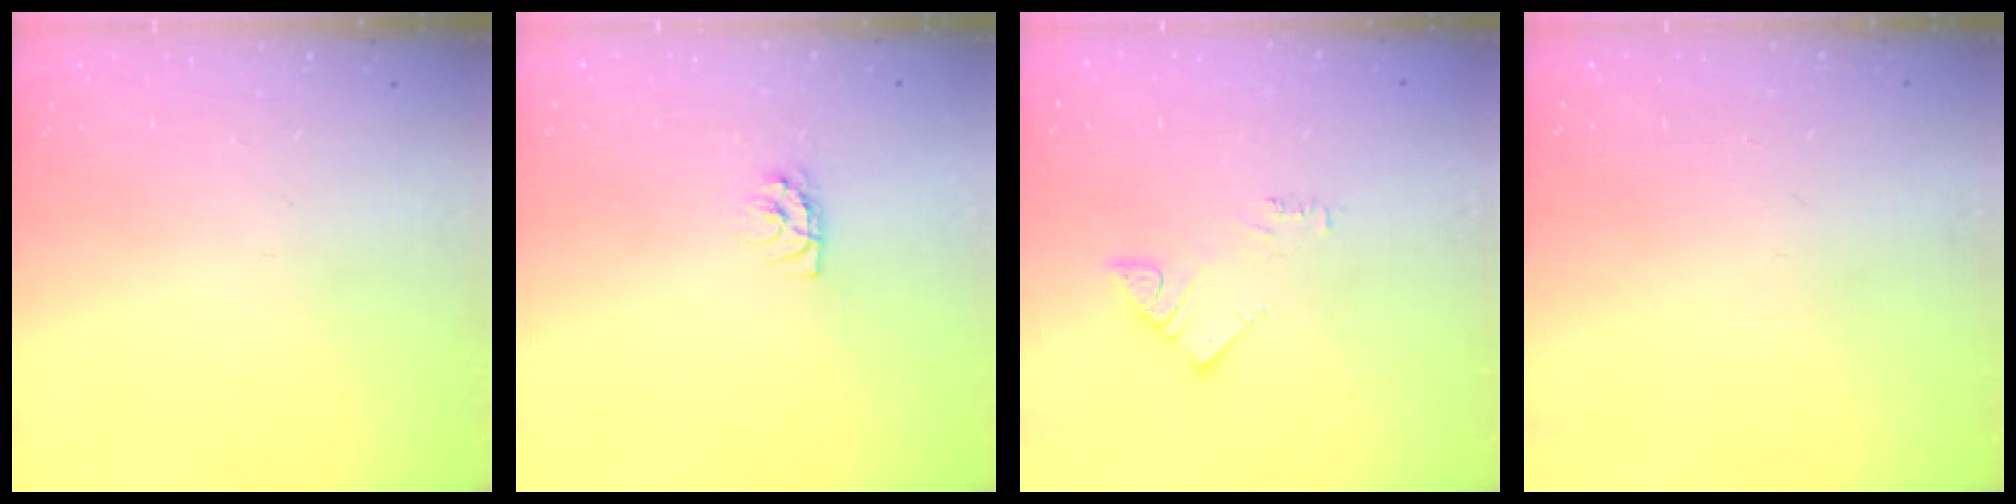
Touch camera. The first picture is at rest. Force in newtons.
{"total": 3.9, "press": 3.9, "slide": 0.3}
{"total": 3.3, "press": 3.2, "slide": 0.6}
{"total": 0.7, "press": 0.6, "slide": 0.1}